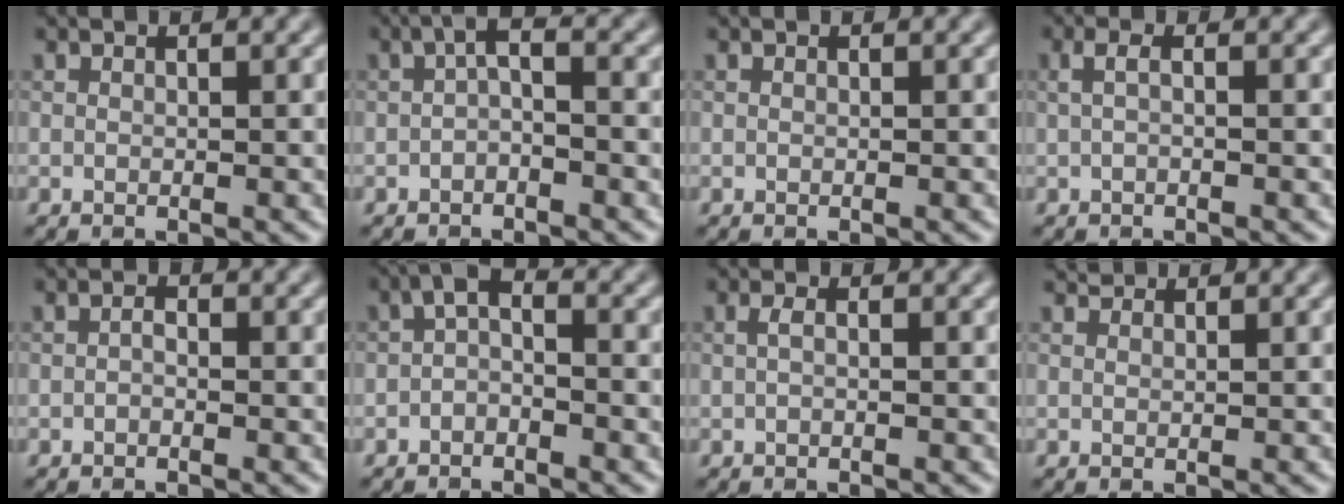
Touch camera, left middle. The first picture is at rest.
{"total": 1.8, "force": [-0.6, 0.6, 1.6], "torque": [-0.031, 0.005, -0.015]}
{"total": 0.0}
{"total": 1.2, "force": [0.1, 0.2, 1.1], "torque": [-0.026, 0.003, 0.000]}
{"total": 0.7, "force": [-0.3, 0.3, 0.5], "torque": [-0.009, 0.001, -0.005]}
{"total": 1.9, "force": [-0.5, 1.0, 1.5], "torque": [-0.030, 0.006, -0.016]}
{"total": 0.7, "force": [0.0, 0.1, 0.7], "torque": [-0.017, 0.001, -0.001]}
{"total": 1.0, "force": [1.0, 0.2, 0.2], "torque": [-0.008, -0.001, 0.013]}